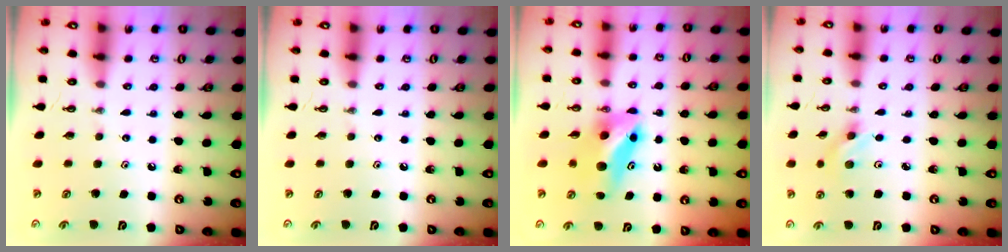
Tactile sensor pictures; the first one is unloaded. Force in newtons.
{"total": 0.0}
{"total": 7.0, "press": 6.9, "slide": 1.6}
{"total": 2.8, "press": 2.5, "slide": 1.3}